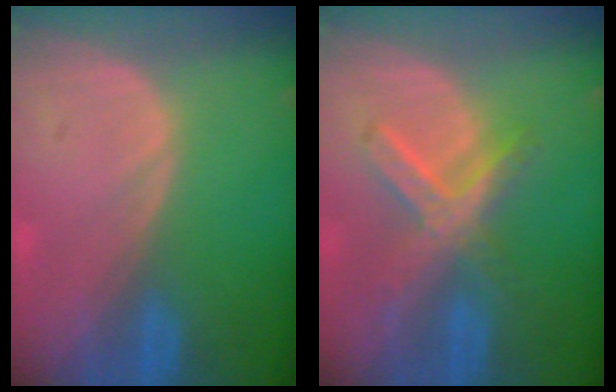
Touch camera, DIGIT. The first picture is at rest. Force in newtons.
{"total": 7.2, "press": 6.4, "slide": 3.5}